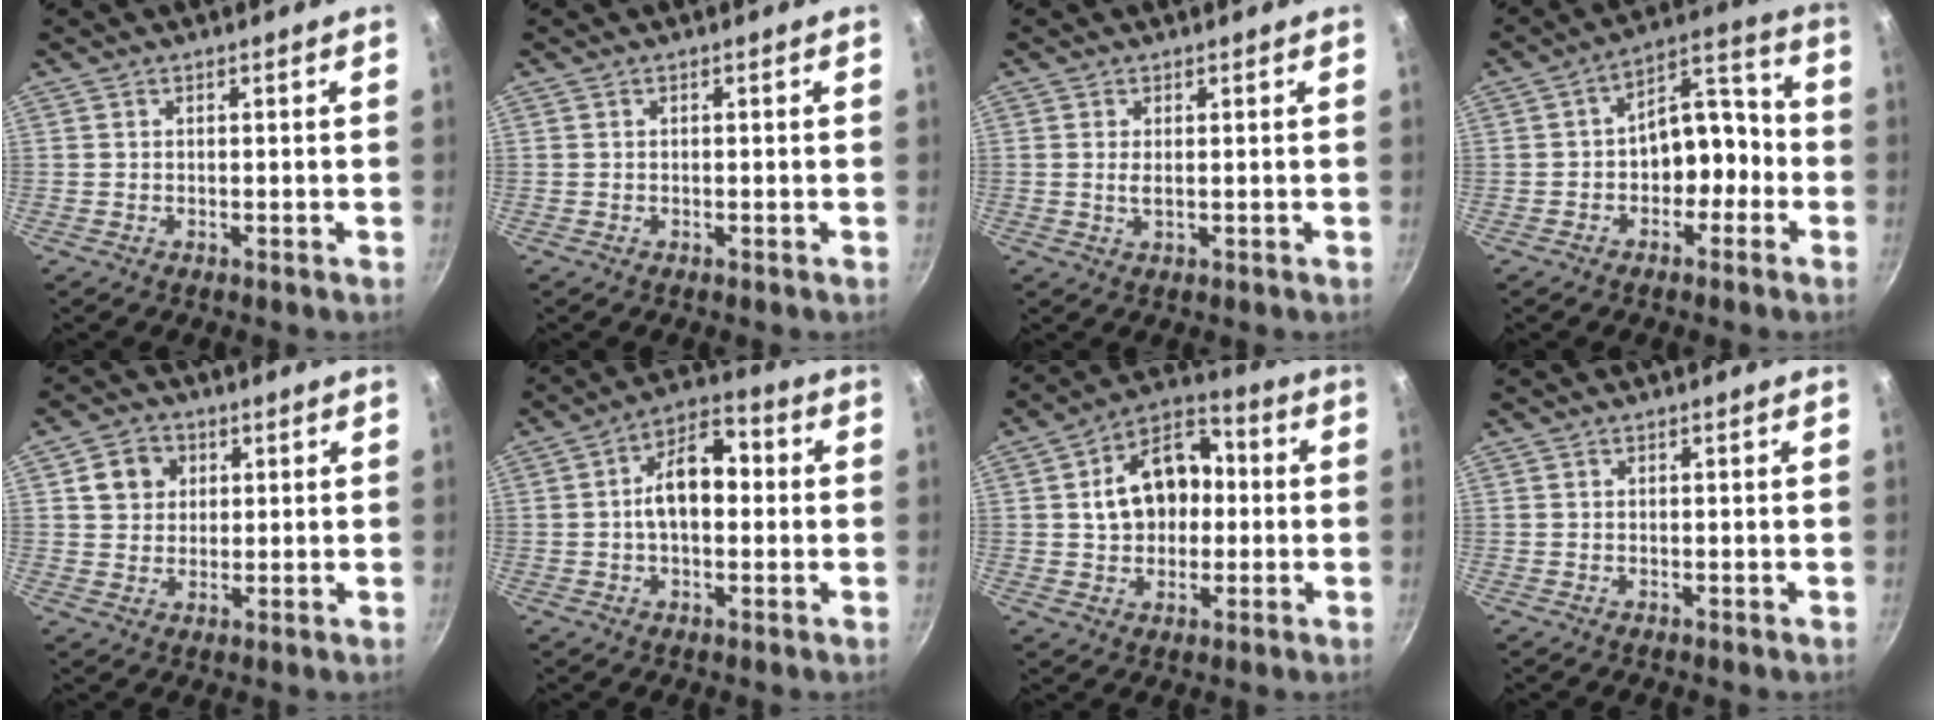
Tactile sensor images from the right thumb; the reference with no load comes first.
{"total": 0.0}
{"total": 1.4, "force": [0.1, 0.5, 1.3], "torque": [-0.029, -0.006, 0.007]}
{"total": 11.7, "force": [-2.1, 7.4, 8.8], "torque": [-0.084, 0.049, -0.045]}
{"total": 6.4, "force": [2.0, 5.5, 2.7], "torque": [-0.018, -0.003, 0.033]}
{"total": 11.0, "force": [0.5, 6.4, 8.9], "torque": [-0.133, 0.030, -0.001]}
{"total": 14.4, "force": [1.1, 10.0, 10.2], "torque": [-0.128, 0.028, 0.010]}
{"total": 0.0}